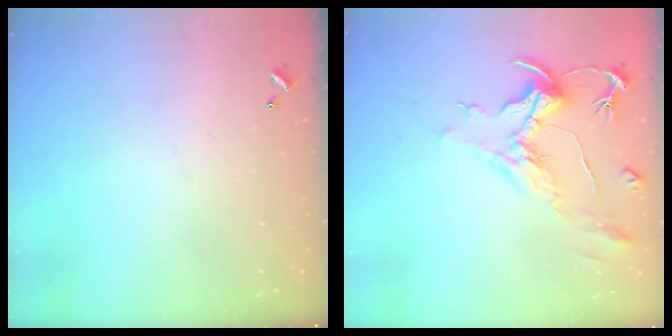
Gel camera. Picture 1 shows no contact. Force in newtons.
{"total": 2.2, "press": 1.7, "slide": 1.3}